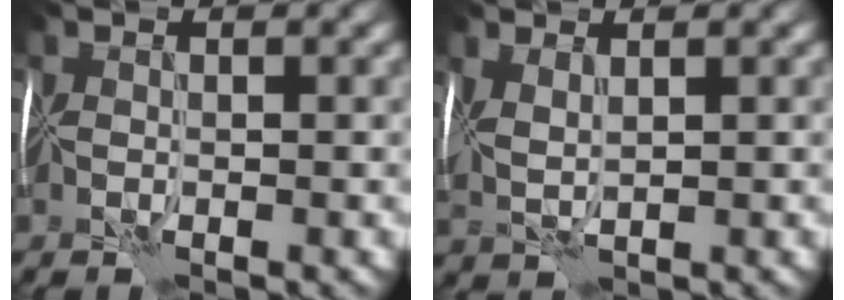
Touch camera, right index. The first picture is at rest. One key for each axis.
{"total": 1.9, "fx": 1.3, "fy": 0.4, "fz": 1.4, "tx": -0.037, "ty": 0.005, "tz": 0.029}